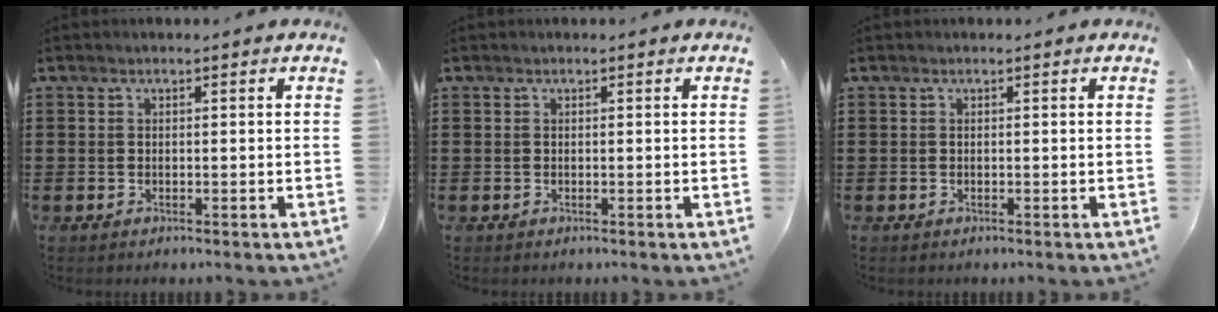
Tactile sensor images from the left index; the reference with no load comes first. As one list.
[{"total": 0.0}, {"total": 0.0}]